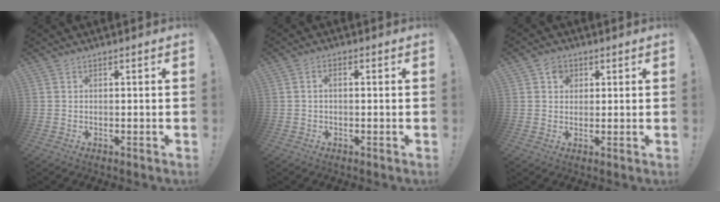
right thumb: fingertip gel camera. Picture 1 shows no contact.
{"total": 1.6, "force": [-0.4, 0.7, 1.4], "torque": [-0.025, 0.006, -0.008]}
{"total": 3.9, "force": [1.5, 3.3, 1.3], "torque": [-0.010, -0.003, 0.024]}